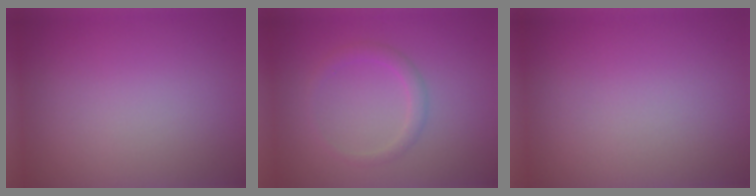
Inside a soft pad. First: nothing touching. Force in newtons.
{"total": 1.5, "press": 1.5, "slide": 0.0}
{"total": 0.0}